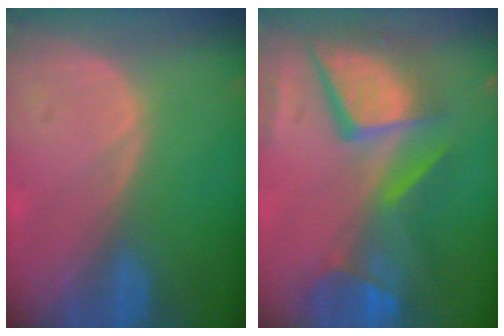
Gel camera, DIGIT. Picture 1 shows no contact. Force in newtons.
{"total": 12.4, "press": 10.1, "slide": 7.1}